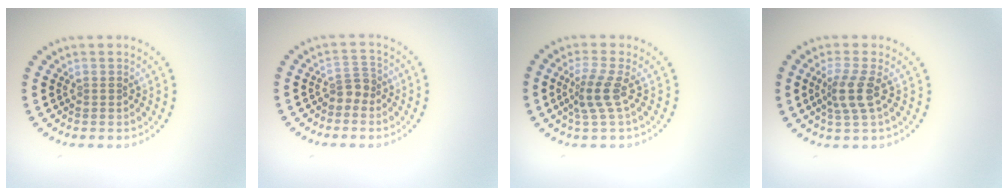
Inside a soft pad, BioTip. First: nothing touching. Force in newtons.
{"total": 1.7, "press": 1.3, "slide": 1.1}
{"total": 2.6, "press": 1.9, "slide": 1.8}
{"total": 2.7, "press": 2.1, "slide": 1.7}